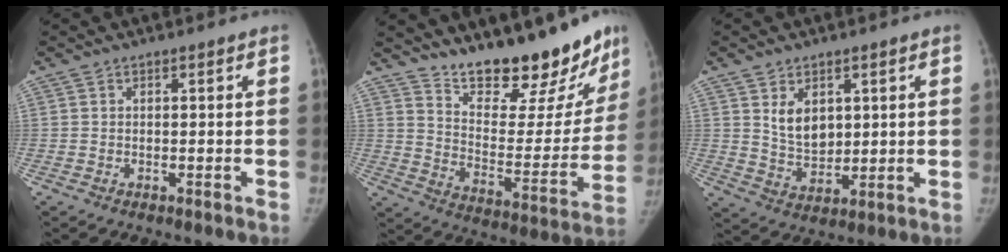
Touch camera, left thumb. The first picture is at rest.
{"total": 23.5, "force": [19.2, 7.4, 11.3], "torque": [-0.121, -0.121, 0.280]}
{"total": 7.2, "force": [2.6, 4.9, 4.6], "torque": [-0.053, -0.025, 0.057]}